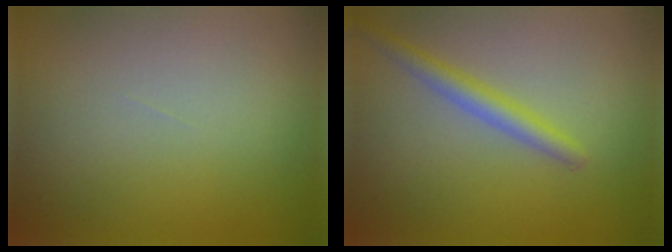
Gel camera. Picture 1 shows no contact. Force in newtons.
{"total": 2.2, "press": 2.2, "slide": 0.0}